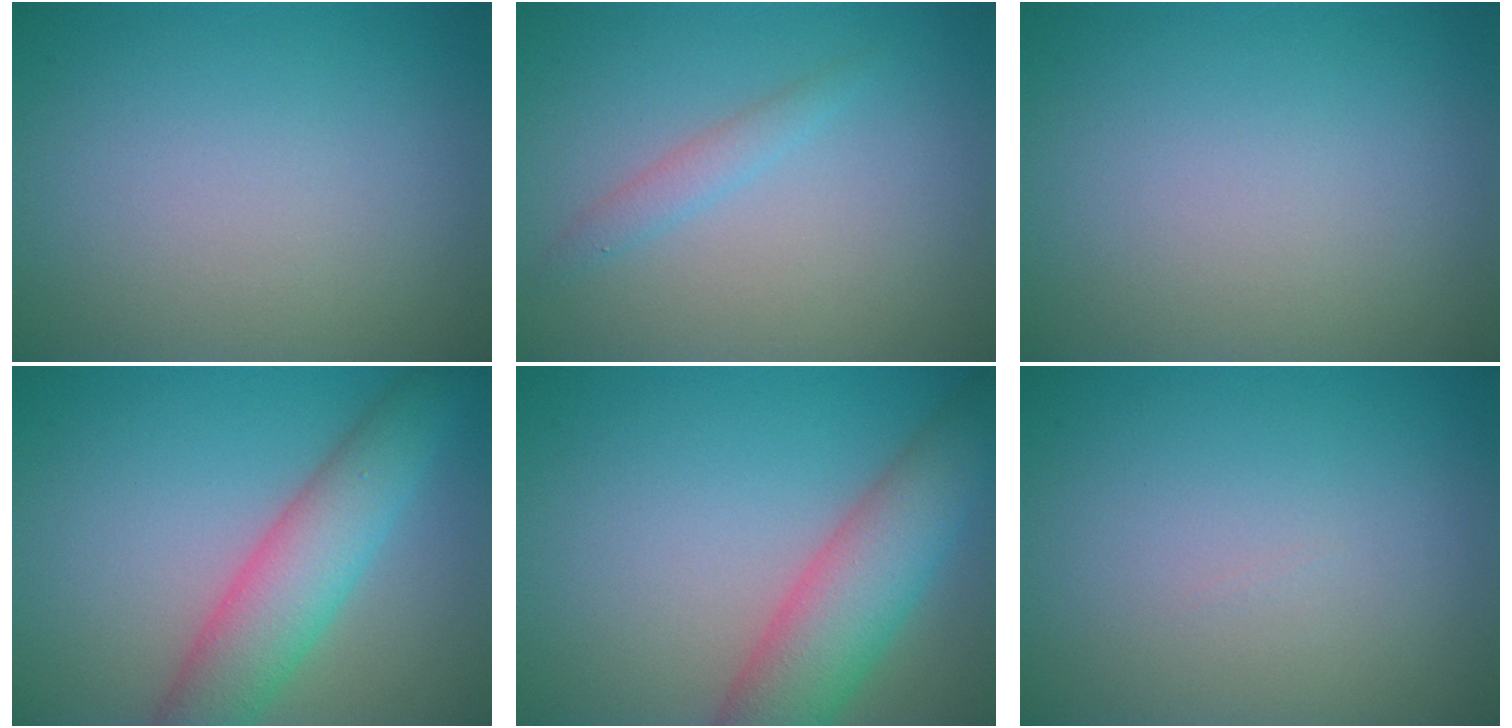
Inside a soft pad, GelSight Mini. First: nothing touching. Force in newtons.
{"total": 1.4, "press": 1.4, "slide": 0.1}
{"total": 0.0}
{"total": 6.2, "press": 6.2, "slide": 0.2}
{"total": 7.1, "press": 7.0, "slide": 0.2}
{"total": 0.0}